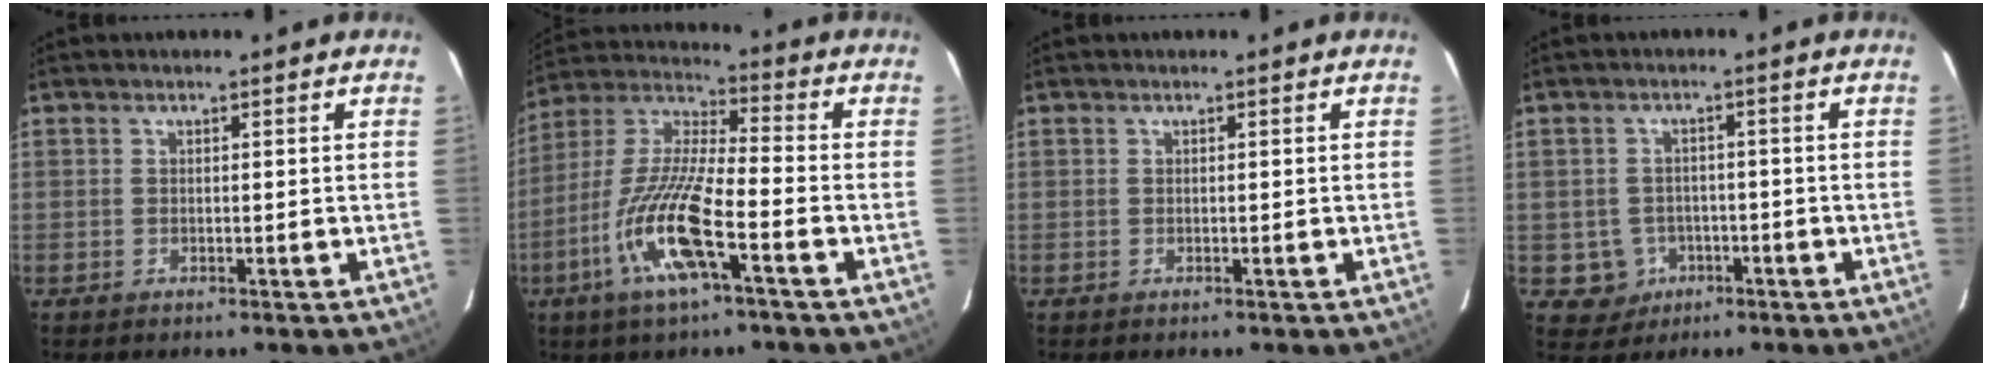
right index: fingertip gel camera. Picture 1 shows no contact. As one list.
[{"total": 14.5, "force": [-6.0, 2.1, 13.0], "torque": [-0.275, -0.007, -0.117]}, {"total": 0.0}, {"total": 4.9, "force": [-1.5, 4.7, 0.3], "torque": [0.000, 0.011, -0.015]}]